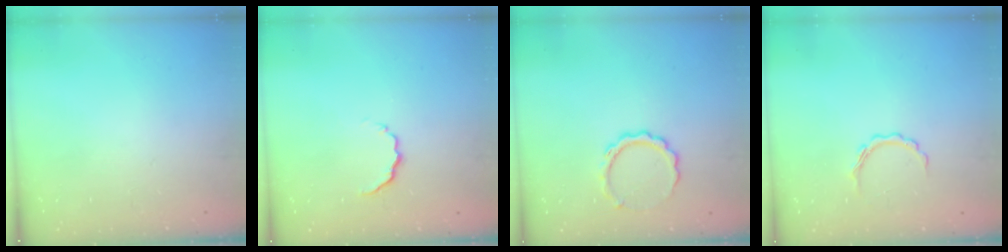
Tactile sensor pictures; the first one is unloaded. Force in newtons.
{"total": 4.4, "press": 4.3, "slide": 1.0}
{"total": 7.5, "press": 7.4, "slide": 1.1}
{"total": 4.3, "press": 4.3, "slide": 0.6}